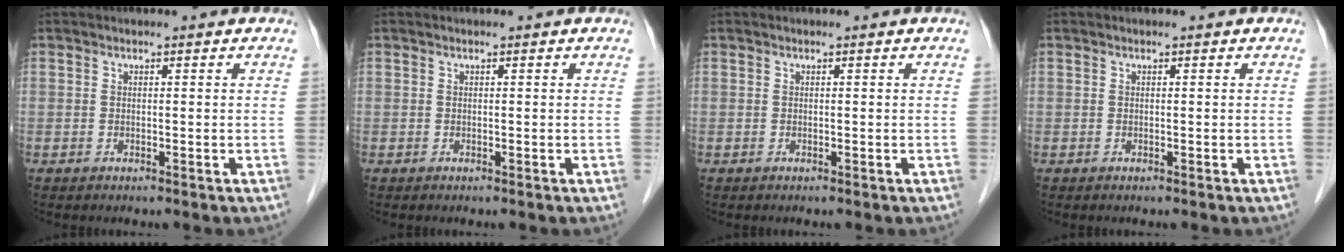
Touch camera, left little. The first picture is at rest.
{"total": 0.0}
{"total": 0.0}
{"total": 0.0}